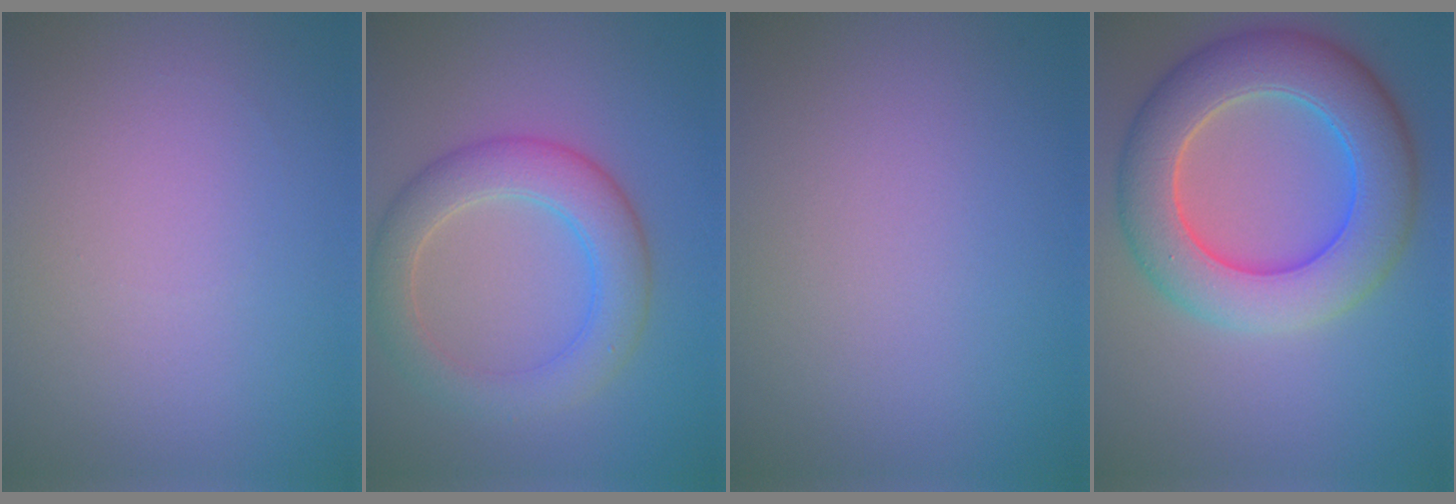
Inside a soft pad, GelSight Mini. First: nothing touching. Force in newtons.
{"total": 5.2, "press": 5.2, "slide": 0.3}
{"total": 0.0}
{"total": 9.2, "press": 9.2, "slide": 0.5}